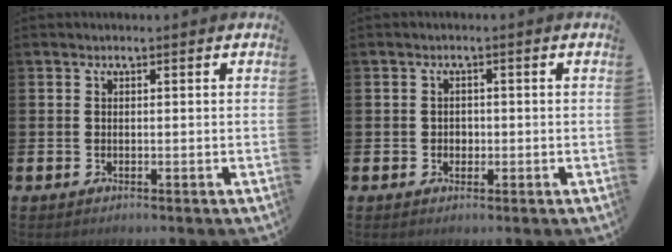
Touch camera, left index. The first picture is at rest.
{"total": 1.4, "force": [-0.1, 1.3, 0.5], "torque": [-0.003, 0.005, -0.005]}